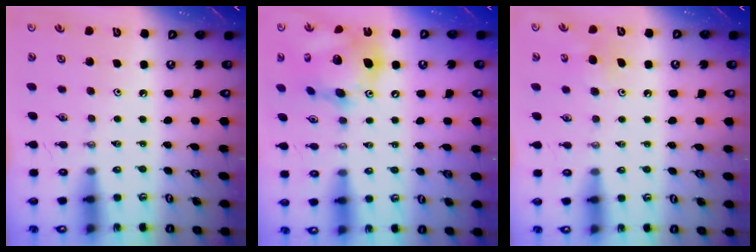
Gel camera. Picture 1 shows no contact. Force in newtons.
{"total": 19.2, "press": 19.0, "slide": 3.2}
{"total": 7.6, "press": 7.6, "slide": 0.4}